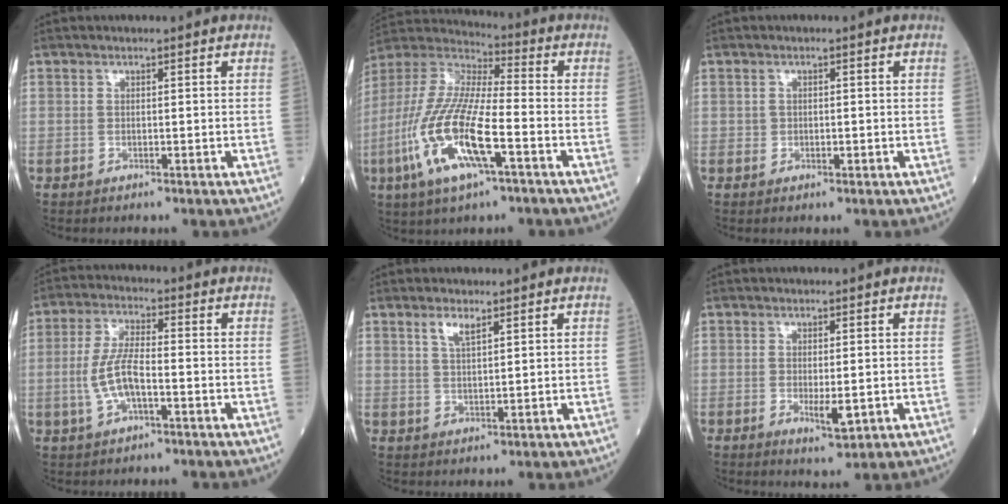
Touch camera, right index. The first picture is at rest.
{"total": 17.2, "force": [-6.1, 3.7, 15.7], "torque": [-0.343, -0.017, -0.117]}
{"total": 1.3, "force": [-0.2, 1.0, 0.8], "torque": [-0.010, -0.001, -0.002]}
{"total": 6.8, "force": [-1.6, 2.1, 6.3], "torque": [-0.138, 0.005, -0.032]}
{"total": 2.7, "force": [1.7, 0.5, 1.9], "torque": [-0.041, 0.000, 0.035]}
{"total": 3.6, "force": [-0.8, 1.0, 3.3], "torque": [-0.049, -0.007, -0.010]}